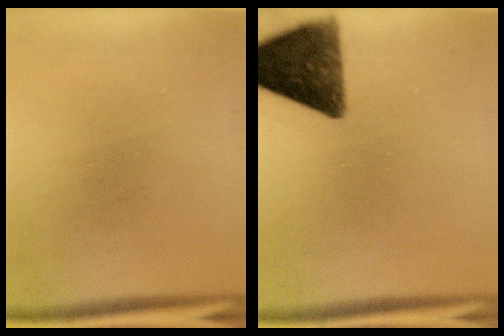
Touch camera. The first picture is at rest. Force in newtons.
{"total": 11.8}